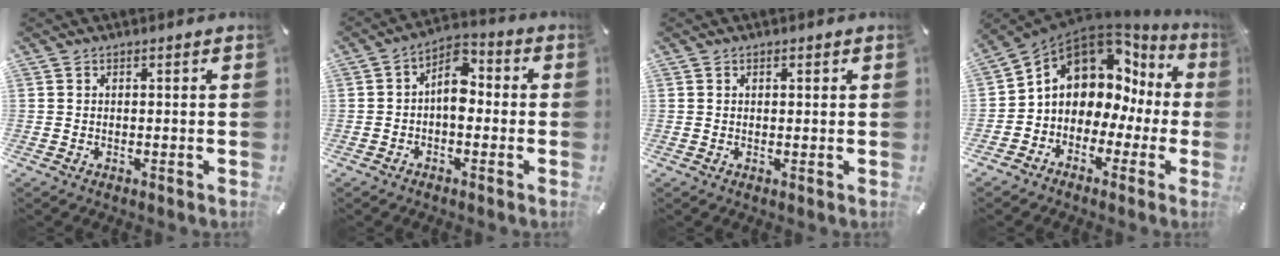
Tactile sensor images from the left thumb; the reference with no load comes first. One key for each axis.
{"total": 7.2, "fx": -0.8, "fy": 4.6, "fz": 5.5, "tx": -0.091, "ty": 0.007, "tz": -0.019}
{"total": 0.9, "fx": 0.3, "fy": 0.6, "fz": 0.6, "tx": -0.012, "ty": 0.005, "tz": 0.004}
{"total": 10.2, "fx": 4.0, "fy": 8.1, "fz": 4.8, "tx": -0.089, "ty": -0.038, "tz": 0.073}